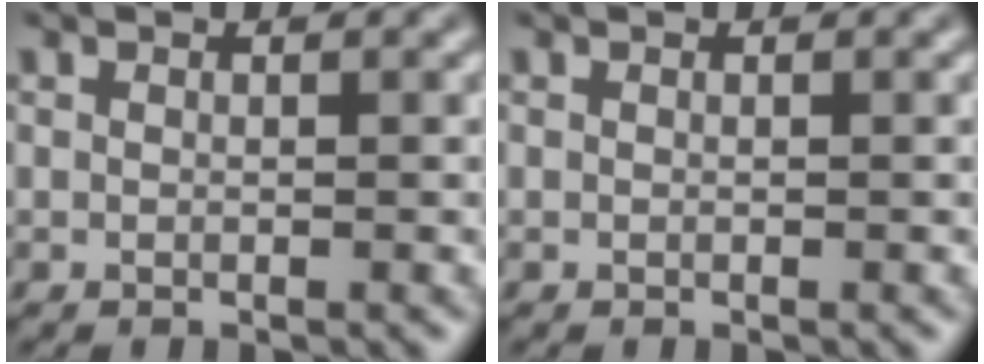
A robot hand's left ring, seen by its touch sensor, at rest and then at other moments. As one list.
[{"total": 0.0}]